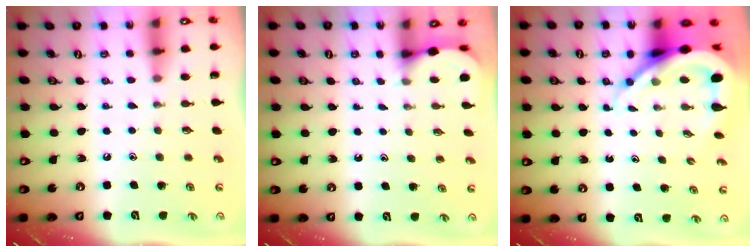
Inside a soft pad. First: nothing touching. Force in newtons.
{"total": 2.6, "press": 2.6, "slide": 0.2}
{"total": 10.3, "press": 10.3, "slide": 1.2}